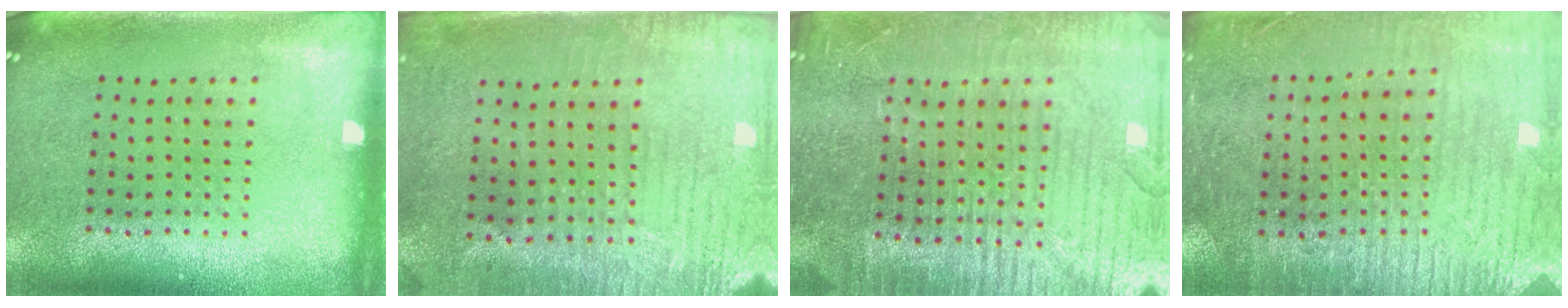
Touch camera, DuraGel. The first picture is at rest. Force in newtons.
{"total": 3.0, "press": 2.5, "slide": 1.7}
{"total": 4.9, "press": 4.4, "slide": 2.0}
{"total": 3.1, "press": 2.9, "slide": 1.1}